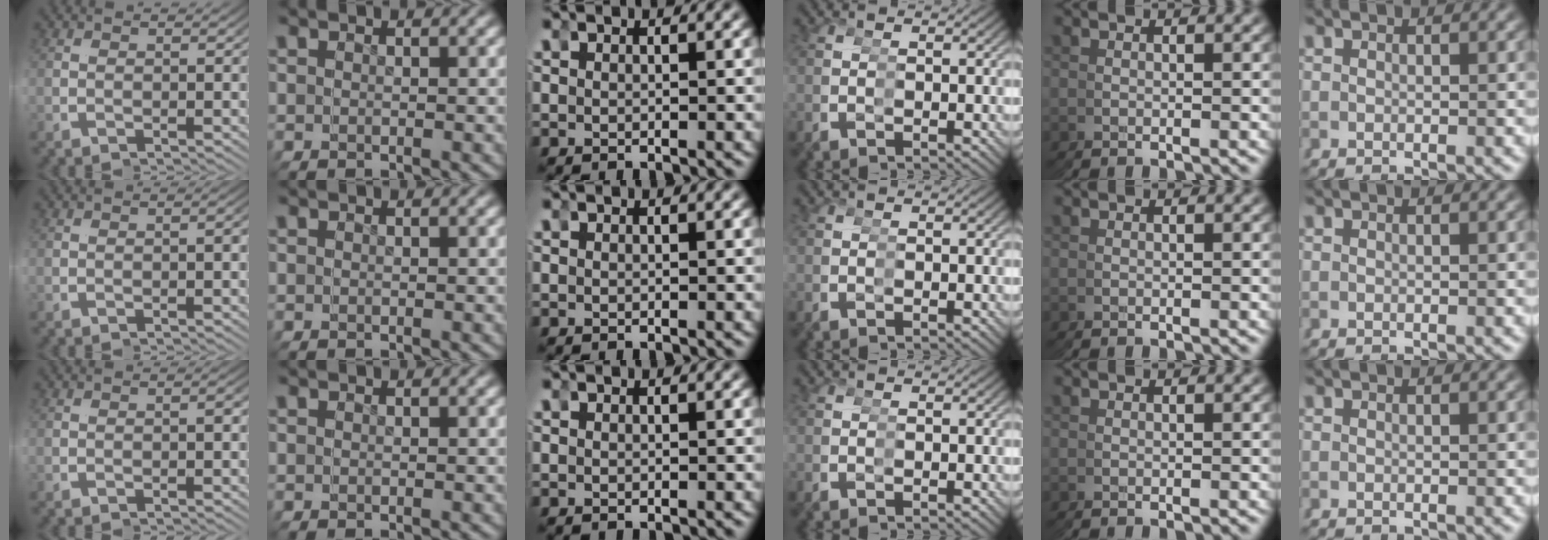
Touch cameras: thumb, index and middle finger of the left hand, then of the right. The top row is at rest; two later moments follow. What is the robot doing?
{"motion": "reach", "object": "tape"}